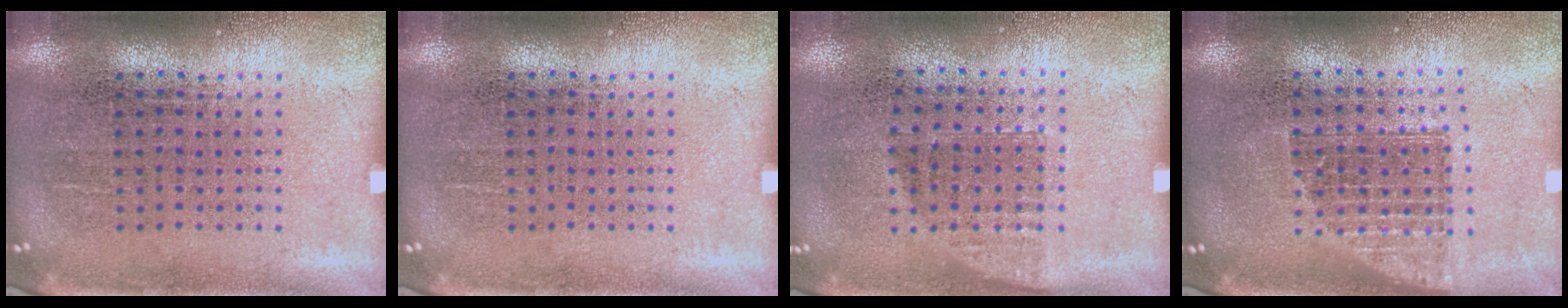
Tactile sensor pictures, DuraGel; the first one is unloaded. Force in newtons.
{"total": 0.0}
{"total": 0.7, "press": 0.6, "slide": 0.3}
{"total": 1.4, "press": 1.1, "slide": 0.8}